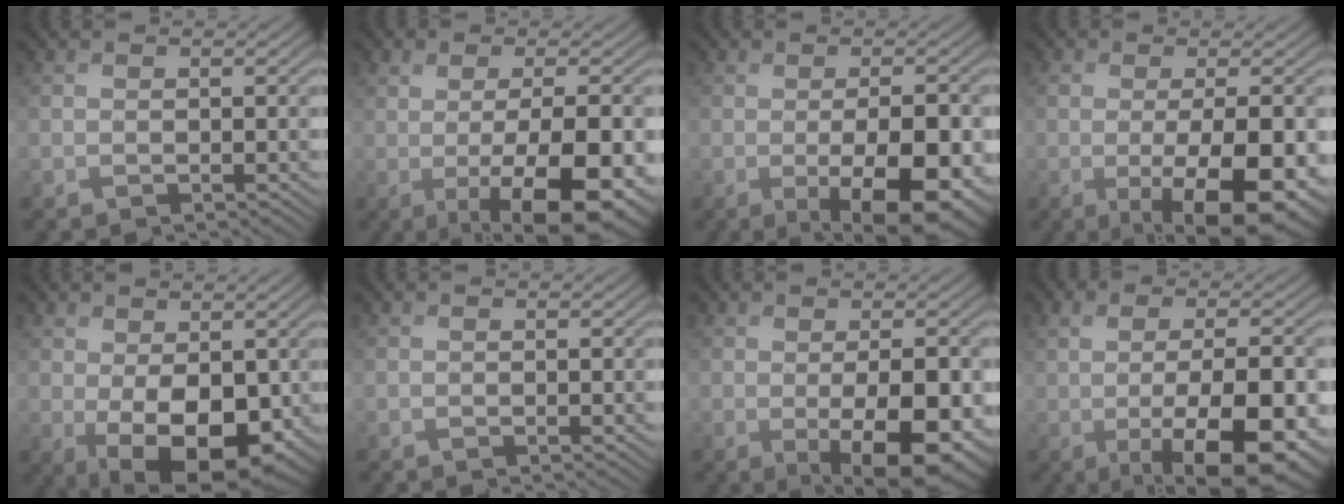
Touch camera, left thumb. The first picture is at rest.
{"total": 11.2, "force": [-2.0, 4.1, 10.2], "torque": [-0.134, -0.009, -0.019]}
{"total": 10.0, "force": [-2.7, 4.0, 8.7], "torque": [-0.121, -0.017, -0.027]}
{"total": 11.0, "force": [-2.5, 4.3, 9.8], "torque": [-0.143, -0.019, -0.024]}
{"total": 11.1, "force": [-1.7, 6.6, 8.8], "torque": [-0.157, -0.031, -0.013]}
{"total": 0.0}
{"total": 9.1, "force": [-1.9, 3.6, 8.2], "torque": [-0.114, -0.013, -0.016]}
{"total": 13.4, "force": [-2.9, 5.4, 11.9], "torque": [-0.174, -0.013, -0.037]}